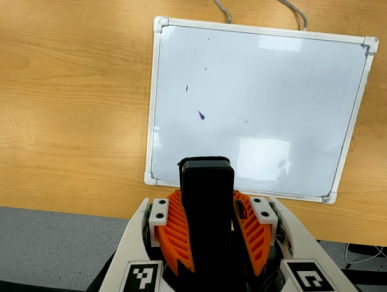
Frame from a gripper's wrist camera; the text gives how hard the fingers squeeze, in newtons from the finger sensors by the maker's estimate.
{"total": 9.7, "left": 8.4, "right": 11.1}